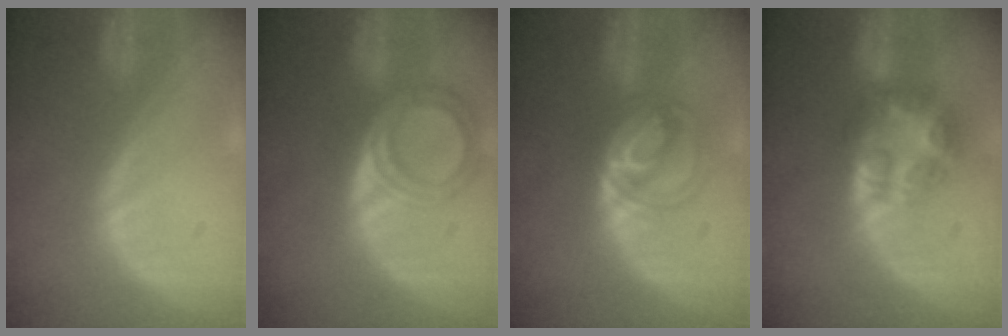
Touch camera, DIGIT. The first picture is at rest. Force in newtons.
{"total": 6.5, "press": 5.8, "slide": 2.9}
{"total": 6.0, "press": 5.6, "slide": 2.1}
{"total": 7.6, "press": 6.7, "slide": 3.6}